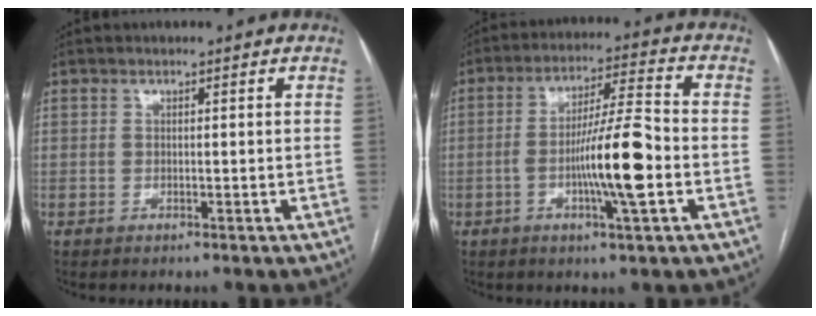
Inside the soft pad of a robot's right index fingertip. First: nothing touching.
{"total": 11.4, "force": [-2.8, 0.4, 11.0], "torque": [-0.193, 0.002, -0.052]}